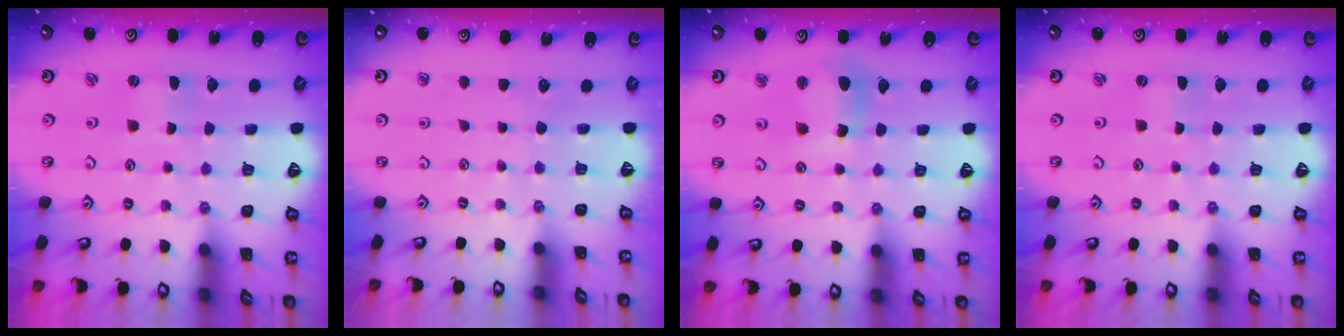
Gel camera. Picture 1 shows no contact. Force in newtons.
{"total": 0.0}
{"total": 10.9, "press": 10.9, "slide": 1.3}
{"total": 0.0}